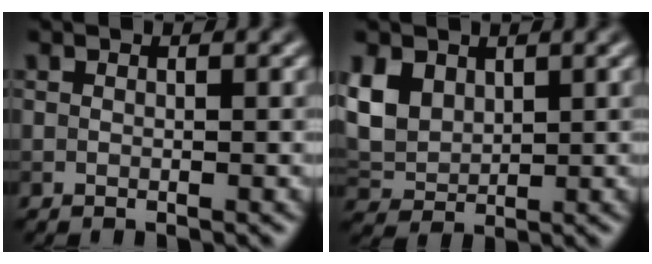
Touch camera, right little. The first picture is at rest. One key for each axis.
{"total": 4.4, "fx": 1.8, "fy": 3.1, "fz": 2.4, "tx": -0.067, "ty": 0.000, "tz": 0.036}